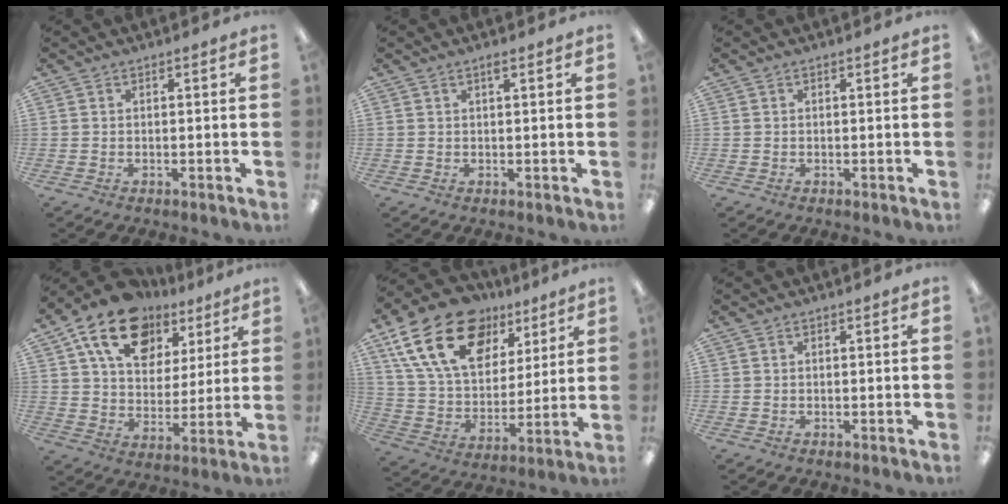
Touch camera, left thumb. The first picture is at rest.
{"total": 1.0, "force": [0.7, 0.2, 0.7], "torque": [-0.017, 0.002, 0.011]}
{"total": 0.0}
{"total": 17.5, "force": [10.3, 11.4, 8.4], "torque": [-0.145, -0.045, 0.190]}
{"total": 22.7, "force": [11.9, 14.3, 13.0], "torque": [-0.233, -0.048, 0.216]}
{"total": 0.0}